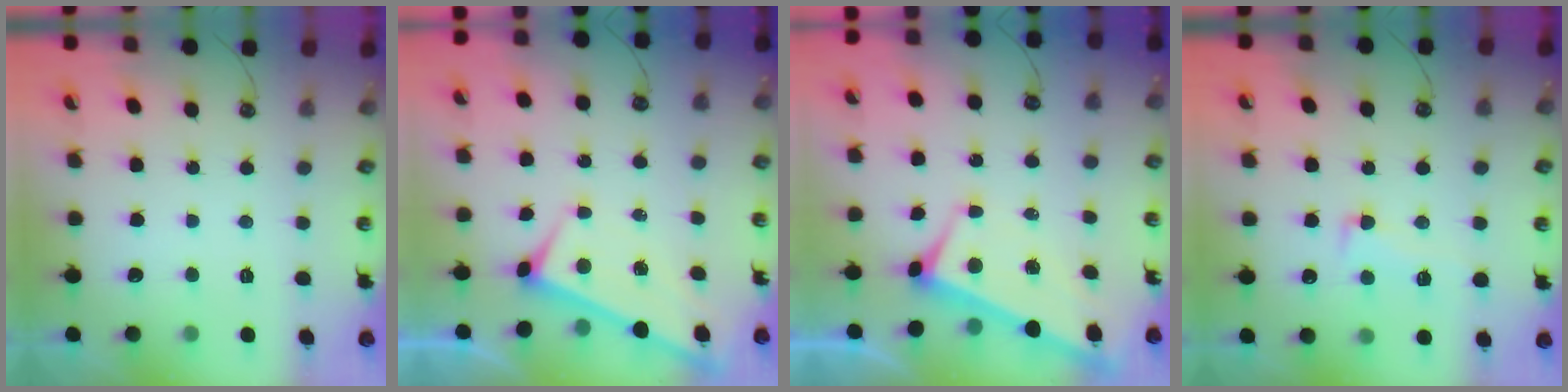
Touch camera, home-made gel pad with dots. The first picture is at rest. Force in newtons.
{"total": 1.8, "press": 1.8, "slide": 0.1}
{"total": 2.9, "press": 2.8, "slide": 0.9}
{"total": 2.2, "press": 1.5, "slide": 1.6}